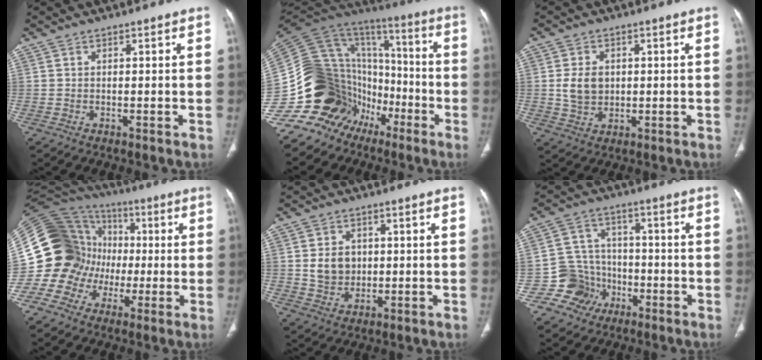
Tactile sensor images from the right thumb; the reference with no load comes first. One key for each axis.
{"total": 25.5, "fx": -12.8, "fy": 19.7, "fz": 10.0, "tx": -0.155, "ty": 0.127, "tz": -0.215}
{"total": 5.9, "fx": 0.5, "fy": 4.5, "fz": 3.8, "tx": -0.056, "ty": -0.003, "tz": 0.016}
{"total": 20.3, "fx": -2.9, "fy": 18.3, "fz": 8.3, "tx": -0.149, "ty": 0.076, "tz": -0.051}
{"total": 6.1, "fx": 0.5, "fy": 5.1, "fz": 3.3, "tx": -0.034, "ty": -0.004, "tz": 0.017}
{"total": 8.7, "fx": -4.1, "fy": 7.6, "fz": 0.9, "tx": 0.027, "ty": 0.042, "tz": -0.070}